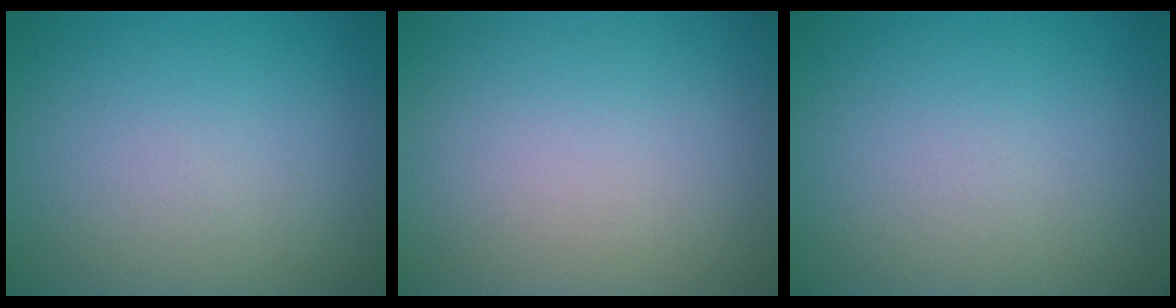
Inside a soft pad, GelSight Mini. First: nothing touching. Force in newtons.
{"total": 0.0}
{"total": 0.0}